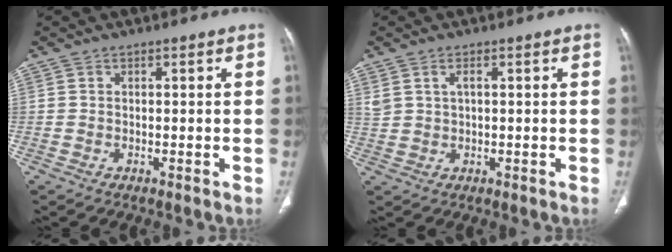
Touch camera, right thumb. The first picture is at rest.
{"total": 2.6, "force": [1.1, 1.3, 1.9], "torque": [-0.040, 0.002, 0.030]}